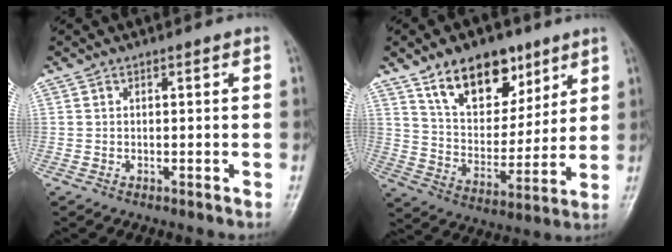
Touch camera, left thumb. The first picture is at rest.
{"total": 15.9, "force": [9.7, 9.3, 8.4], "torque": [-0.088, -0.053, 0.171]}